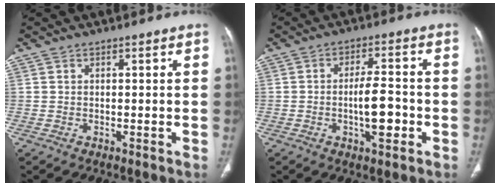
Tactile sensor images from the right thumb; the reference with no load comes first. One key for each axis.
{"total": 7.8, "fx": -1.9, "fy": 2.9, "fz": 7.0, "tx": -0.108, "ty": 0.013, "tz": -0.029}